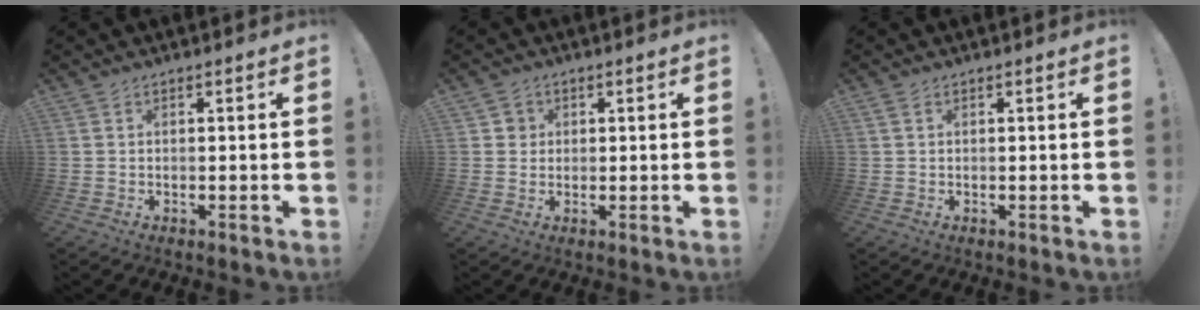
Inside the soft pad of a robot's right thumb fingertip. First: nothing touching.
{"total": 2.7, "force": [0.5, 2.6, 0.5], "torque": [-0.007, 0.002, 0.009]}
{"total": 0.9, "force": [0.4, 0.6, 0.5], "torque": [-0.018, 0.006, 0.008]}